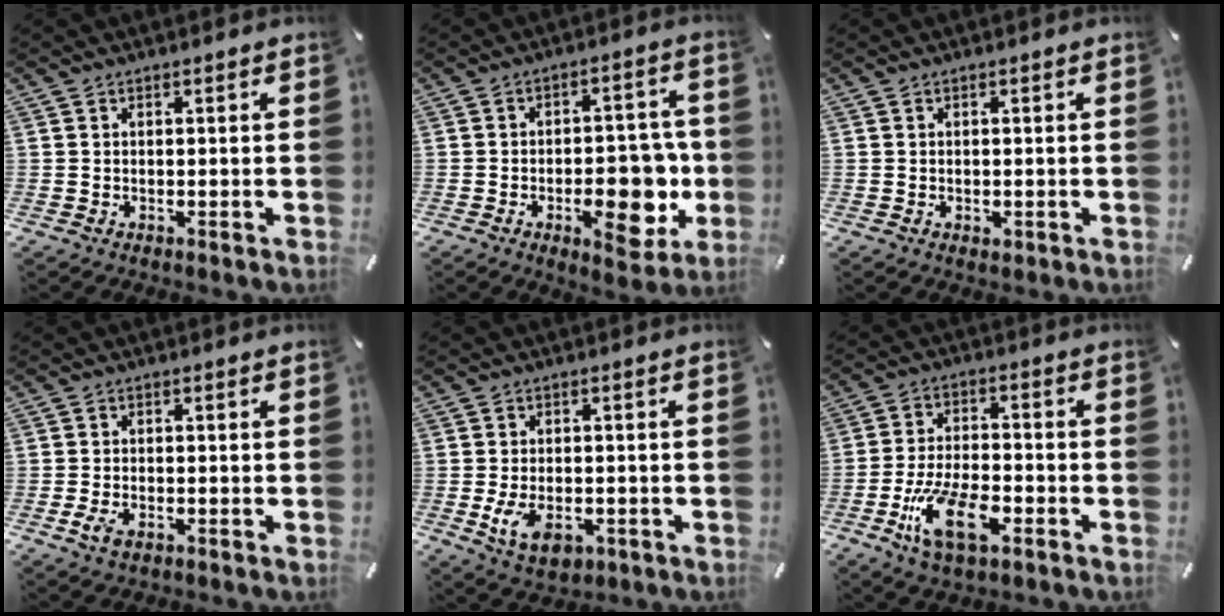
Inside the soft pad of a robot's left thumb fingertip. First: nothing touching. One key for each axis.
{"total": 14.5, "fx": -3.7, "fy": 8.0, "fz": 11.6, "tx": -0.133, "ty": 0.009, "tz": -0.053}
{"total": 0.7, "fx": -0.1, "fy": 0.6, "fz": 0.4, "tx": -0.008, "ty": 0.000, "tz": -0.001}
{"total": 2.9, "fx": -1.3, "fy": 1.6, "fz": 2.0, "tx": -0.049, "ty": -0.002, "tz": -0.026}
{"total": 7.0, "fx": -2.3, "fy": 4.3, "fz": 5.1, "tx": -0.113, "ty": 0.002, "tz": -0.041}
{"total": 13.3, "fx": -6.1, "fy": 6.3, "fz": 10.0, "tx": -0.214, "ty": 0.012, "tz": -0.110}